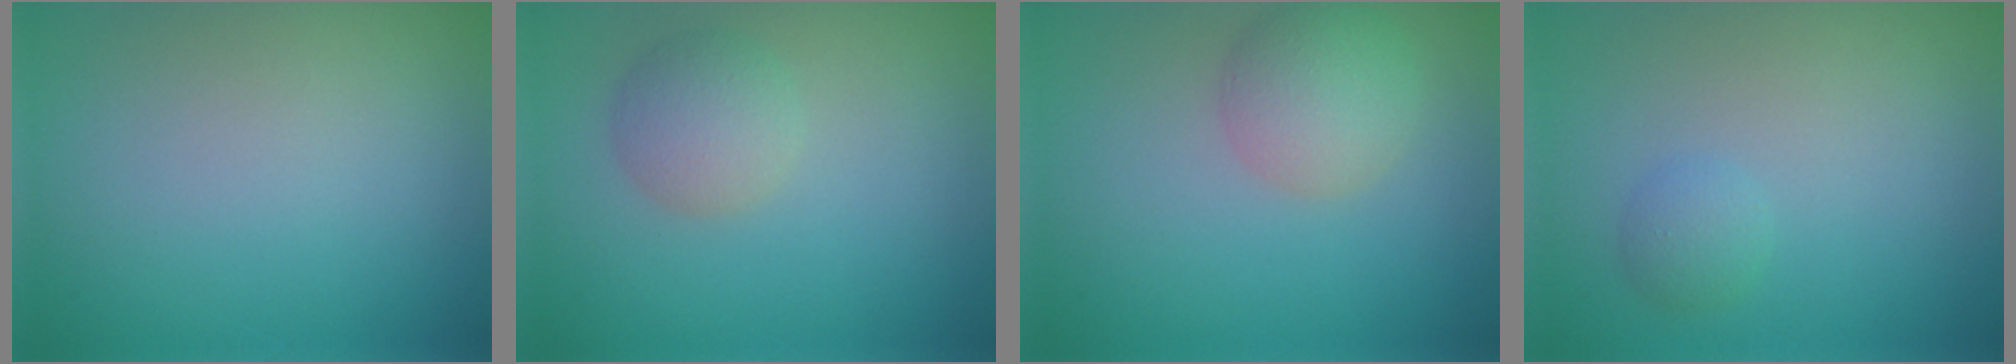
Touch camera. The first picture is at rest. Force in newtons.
{"total": 2.7, "press": 2.7, "slide": 0.2}
{"total": 3.7, "press": 3.7, "slide": 0.2}
{"total": 1.3, "press": 1.3, "slide": 0.1}